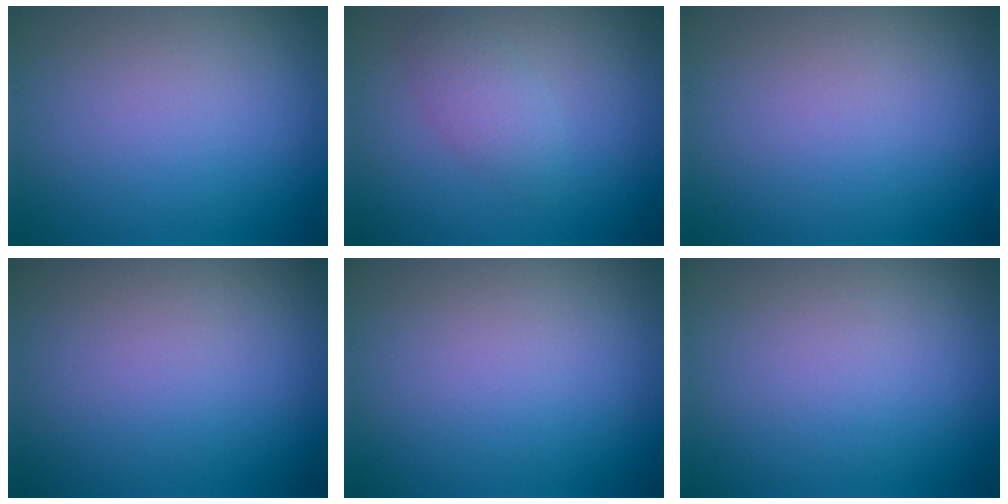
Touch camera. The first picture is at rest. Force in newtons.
{"total": 2.1, "press": 2.1, "slide": 0.1}
{"total": 0.0}
{"total": 0.0}
{"total": 0.0}
{"total": 0.0}